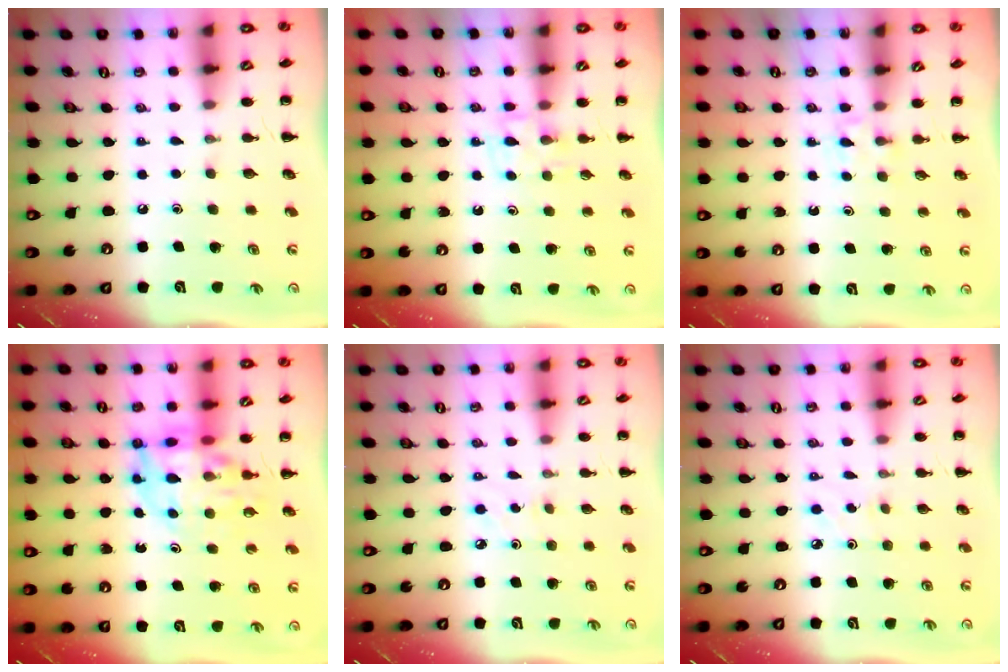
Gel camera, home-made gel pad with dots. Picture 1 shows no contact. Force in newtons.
{"total": 5.7, "press": 5.5, "slide": 1.5}
{"total": 2.9, "press": 2.7, "slide": 1.1}
{"total": 11.7, "press": 11.2, "slide": 3.3}
{"total": 2.1, "press": 2.0, "slide": 0.8}
{"total": 2.1, "press": 2.0, "slide": 0.8}